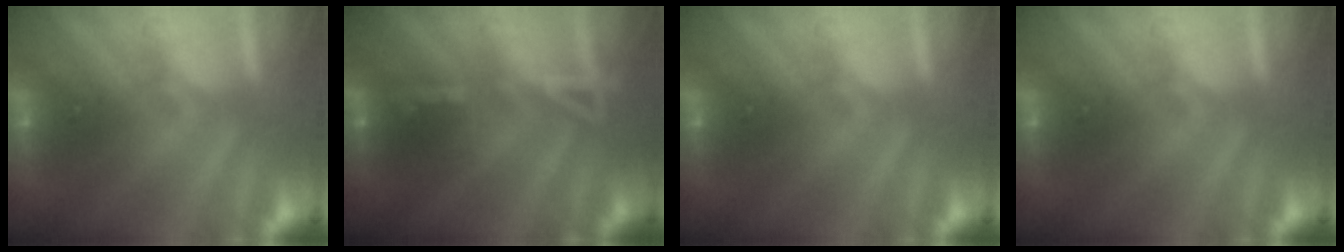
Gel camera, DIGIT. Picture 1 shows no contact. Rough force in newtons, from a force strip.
{"total": 3.4}
{"total": 0.0}
{"total": 0.0}